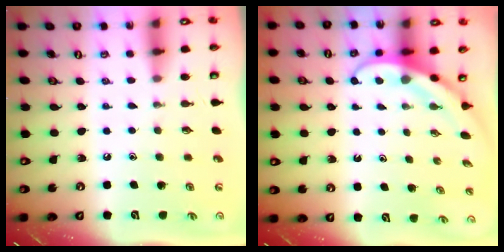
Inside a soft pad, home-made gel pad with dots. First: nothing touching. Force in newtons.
{"total": 4.0, "press": 4.0, "slide": 0.3}